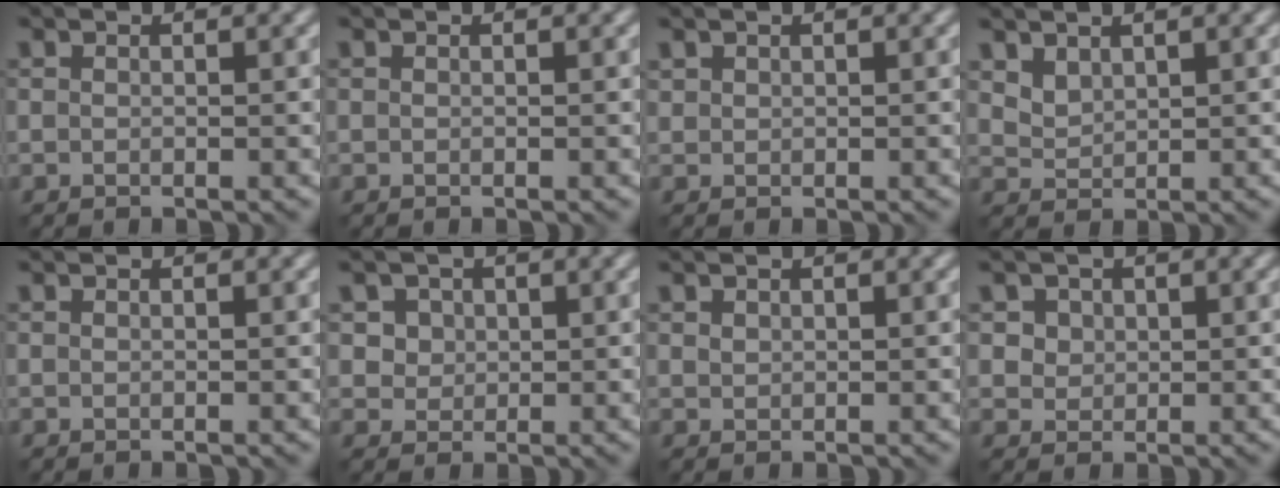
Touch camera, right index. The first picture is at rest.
{"total": 0.0}
{"total": 0.7, "force": [0.5, 0.4, 0.0], "torque": [0.001, -0.001, 0.015]}
{"total": 2.0, "force": [1.5, 1.1, 0.8], "torque": [-0.023, -0.003, 0.036]}
{"total": 0.0}
{"total": 3.5, "force": [1.6, 2.8, 1.4], "torque": [-0.031, 0.004, 0.032]}
{"total": 0.6, "force": [0.4, 0.4, 0.1], "torque": [-0.003, 0.000, 0.012]}
{"total": 2.9, "force": [1.5, 2.3, 1.1], "torque": [-0.030, 0.004, 0.033]}